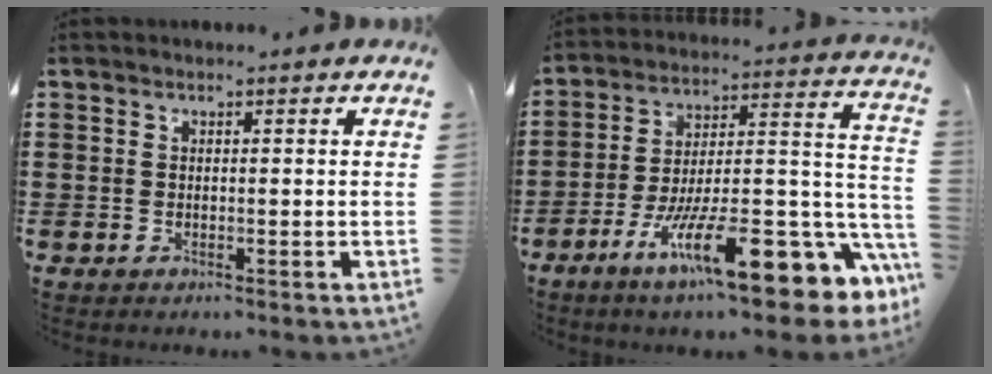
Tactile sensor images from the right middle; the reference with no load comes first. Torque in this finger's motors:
{"motor_torque": [2.14, 0.00, 1.05, 0.21]}